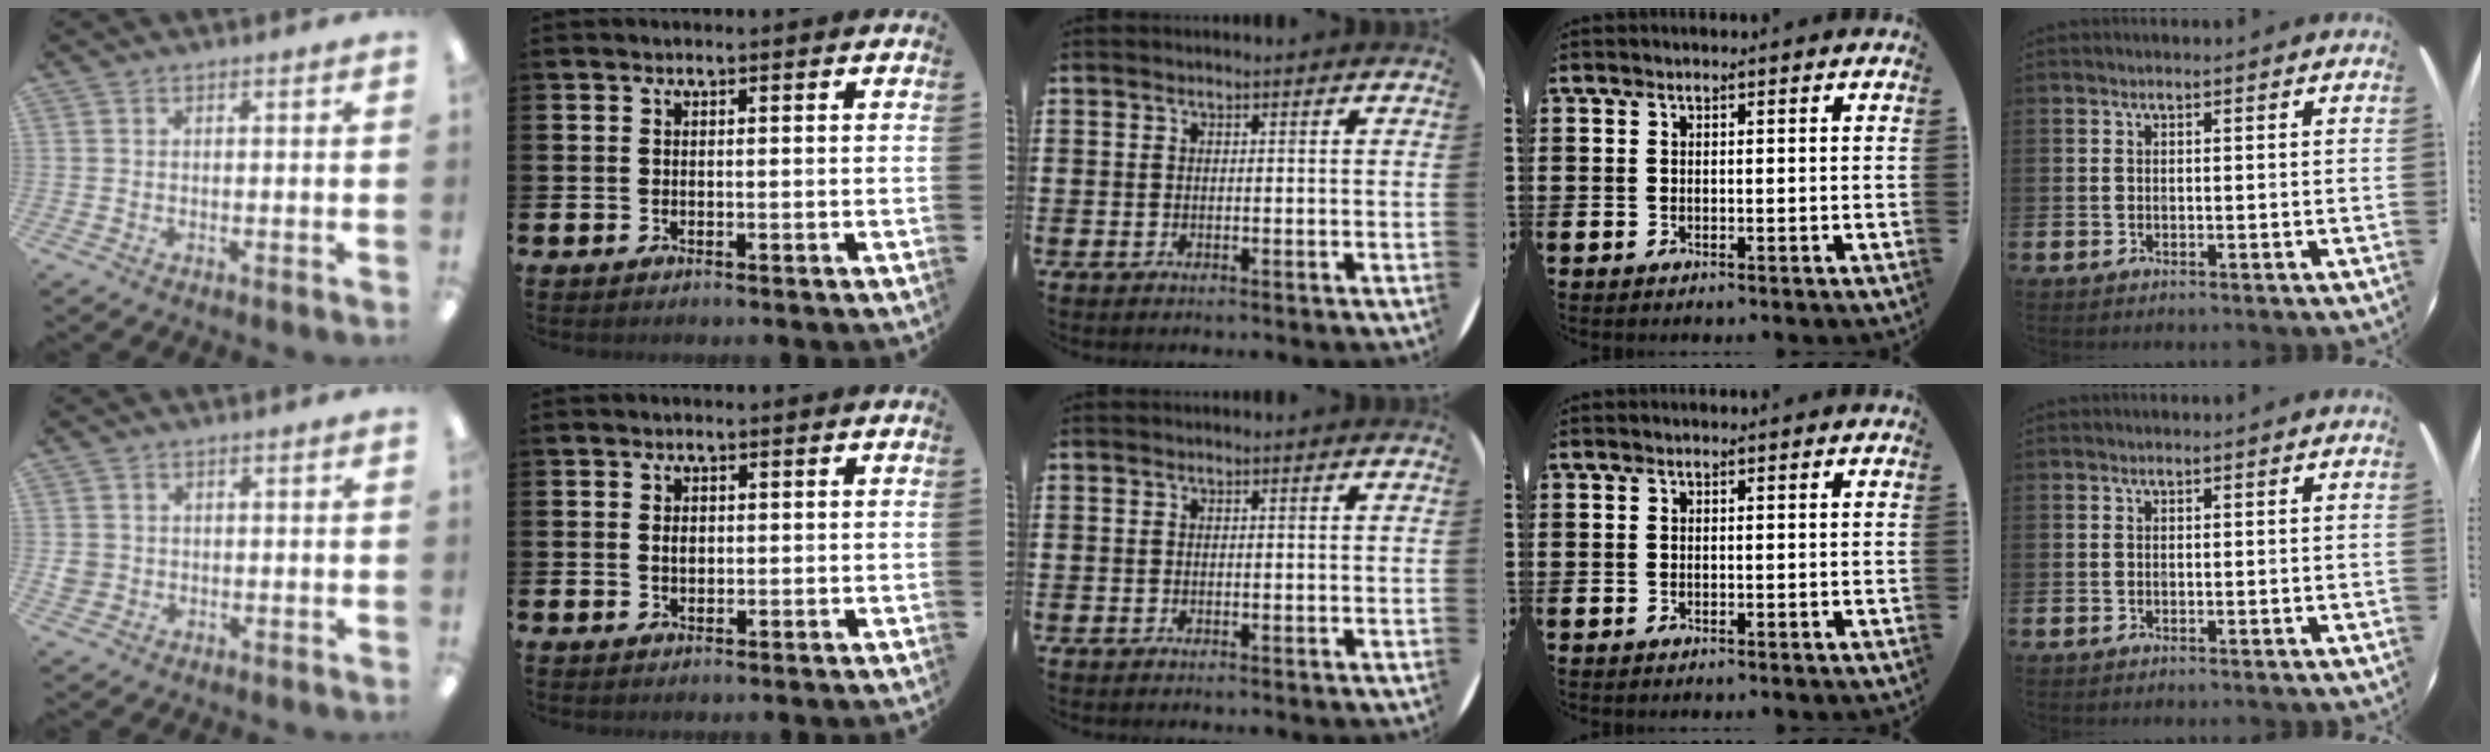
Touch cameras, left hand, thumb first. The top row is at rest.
{"thumb": {"total": 2.6, "force": [0.1, 2.5, 0.7], "torque": [-0.015, 0.005, 0.001]}, "index": {"total": 1.8, "force": [0.2, 1.0, 1.4], "torque": [-0.021, 0.003, 0.000]}}